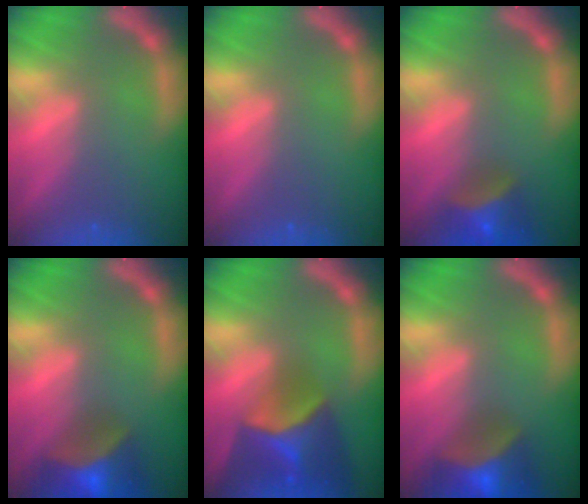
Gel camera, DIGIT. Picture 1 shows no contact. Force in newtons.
{"total": 0.0}
{"total": 5.5}
{"total": 8.4}
{"total": 8.9}
{"total": 8.4}